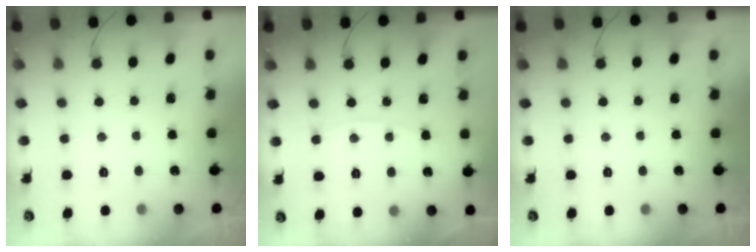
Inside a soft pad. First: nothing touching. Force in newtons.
{"total": 3.8, "press": 3.8, "slide": 0.6}
{"total": 0.0}